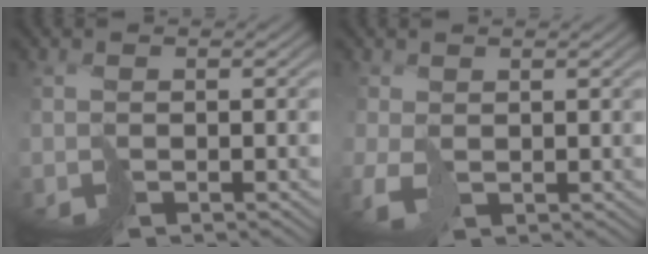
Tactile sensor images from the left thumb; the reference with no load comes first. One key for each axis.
{"total": 1.2, "fx": 1.1, "fy": 0.5, "fz": 0.1, "tx": -0.009, "ty": 0.000, "tz": 0.024}